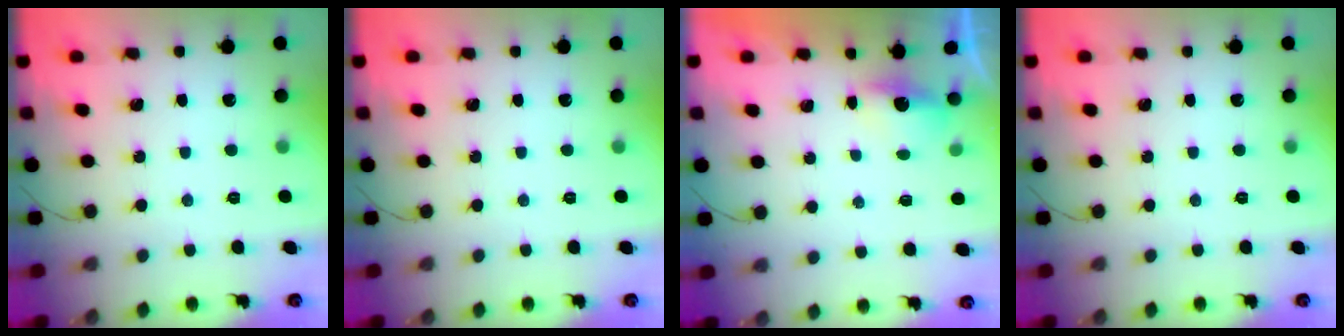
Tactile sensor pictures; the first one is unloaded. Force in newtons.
{"total": 0.0}
{"total": 3.1, "press": 2.9, "slide": 1.1}
{"total": 0.0}